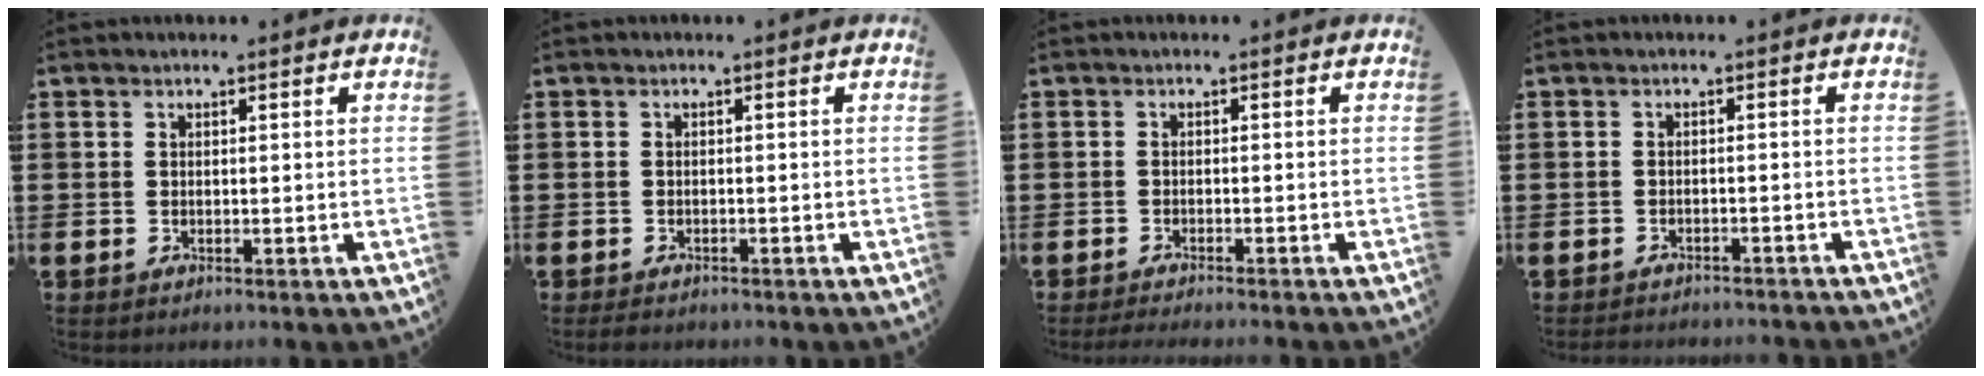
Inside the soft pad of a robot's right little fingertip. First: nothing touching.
{"total": 0.7, "force": [-0.6, 0.2, 0.3], "torque": [-0.008, 0.000, -0.014]}
{"total": 0.6, "force": [-0.5, 0.0, 0.4], "torque": [-0.006, 0.000, -0.009]}
{"total": 1.4, "force": [-1.4, -0.1, -0.1], "torque": [-0.002, 0.003, -0.028]}